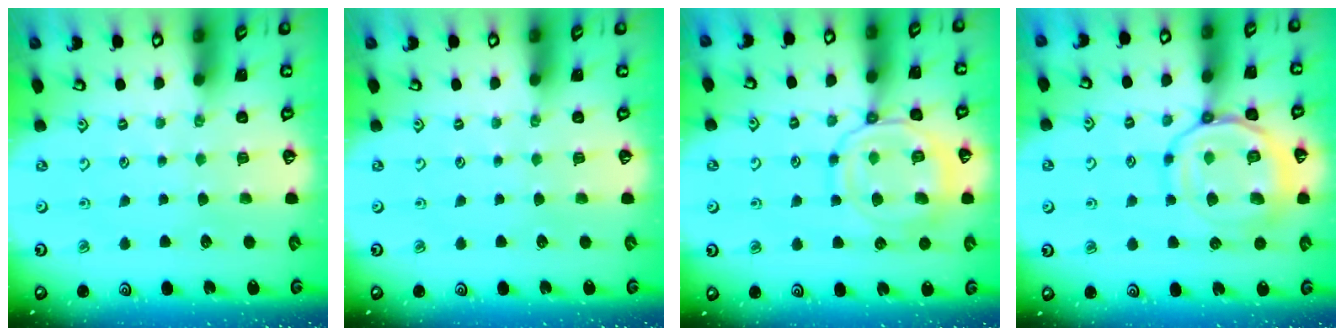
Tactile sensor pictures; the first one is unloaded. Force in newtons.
{"total": 0.0}
{"total": 14.2, "press": 14.2, "slide": 1.5}
{"total": 16.4, "press": 16.3, "slide": 1.6}